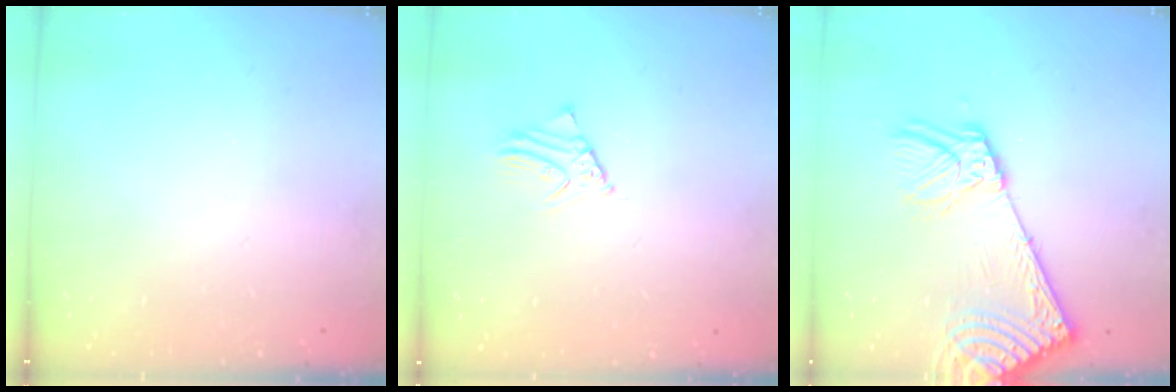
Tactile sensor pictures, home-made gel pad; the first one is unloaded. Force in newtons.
{"total": 2.2, "press": 2.2, "slide": 0.0}
{"total": 16.9, "press": 16.5, "slide": 3.7}